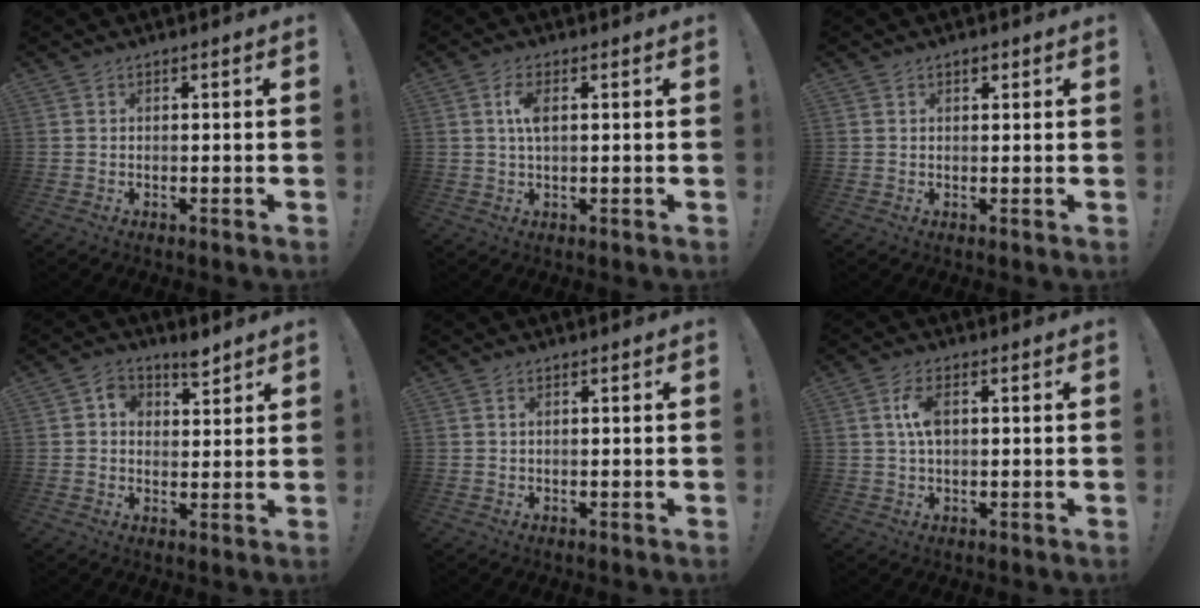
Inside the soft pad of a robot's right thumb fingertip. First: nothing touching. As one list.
[{"total": 4.8, "force": [1.0, 1.9, 4.3], "torque": [-0.086, 0.001, 0.013]}, {"total": 1.1, "force": [0.8, 0.7, 0.5], "torque": [-0.005, -0.002, 0.013]}, {"total": 5.7, "force": [3.2, 4.1, 2.3], "torque": [-0.018, -0.018, 0.054]}, {"total": 0.6, "force": [0.3, 0.2, 0.5], "torque": [-0.010, 0.002, 0.004]}, {"total": 5.4, "force": [0.8, 2.8, 4.6], "torque": [-0.080, 0.000, 0.010]}]